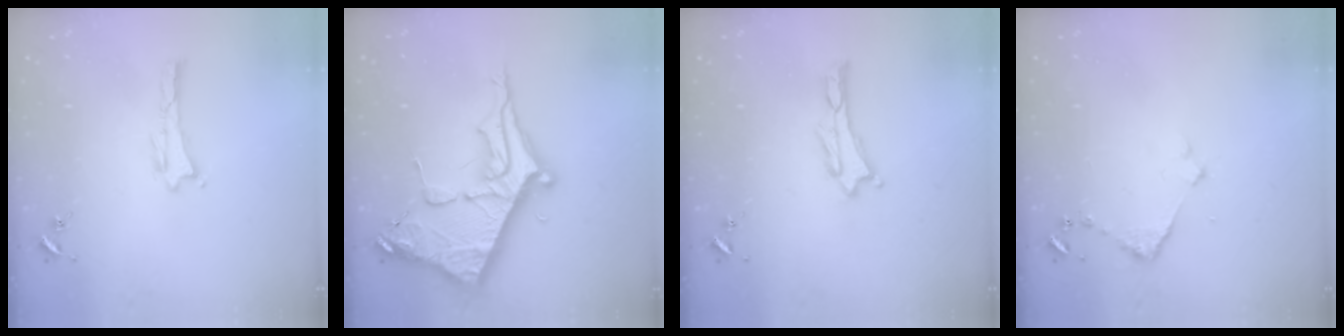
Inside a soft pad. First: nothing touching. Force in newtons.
{"total": 10.1, "press": 10.1, "slide": 1.1}
{"total": 0.5, "press": 0.5, "slide": 0.2}
{"total": 2.9, "press": 2.9, "slide": 0.3}